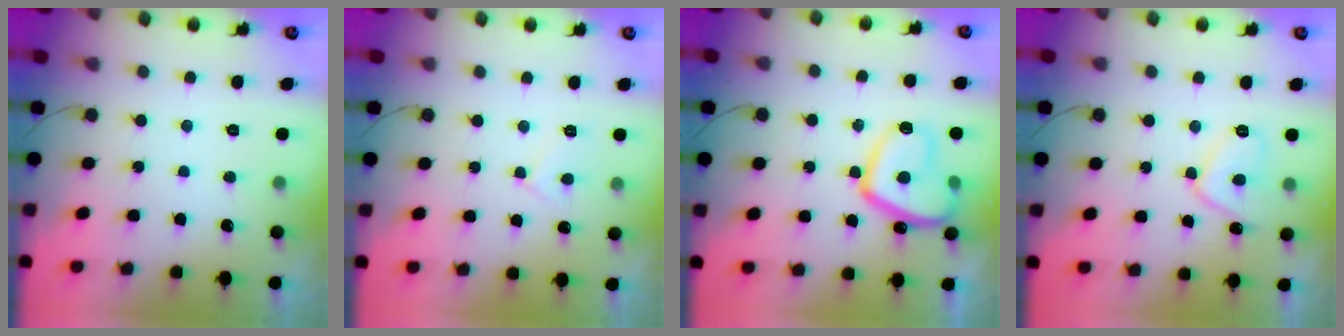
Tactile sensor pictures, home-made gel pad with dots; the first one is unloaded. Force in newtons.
{"total": 4.7, "press": 4.7, "slide": 0.5}
{"total": 15.0, "press": 14.9, "slide": 1.6}
{"total": 8.3, "press": 8.2, "slide": 1.1}